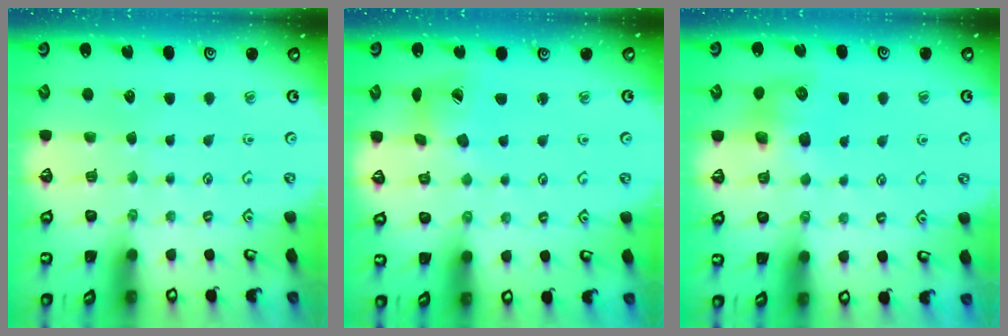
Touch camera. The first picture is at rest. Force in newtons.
{"total": 9.0, "press": 8.9, "slide": 0.8}
{"total": 9.0, "press": 9.0, "slide": 0.9}